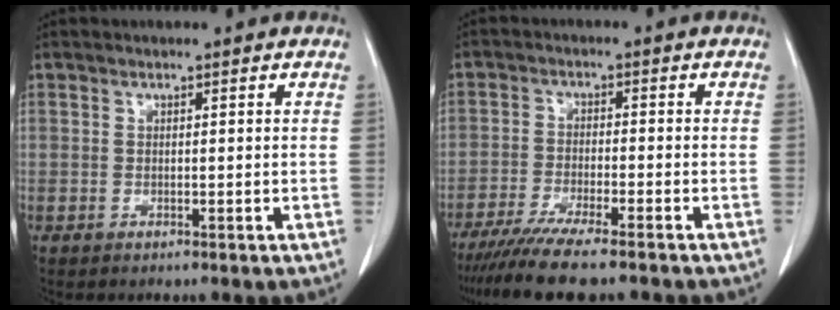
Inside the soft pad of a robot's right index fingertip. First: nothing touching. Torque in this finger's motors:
{"motor_torque": [1.15, -0.99, 0.35, 0.15]}